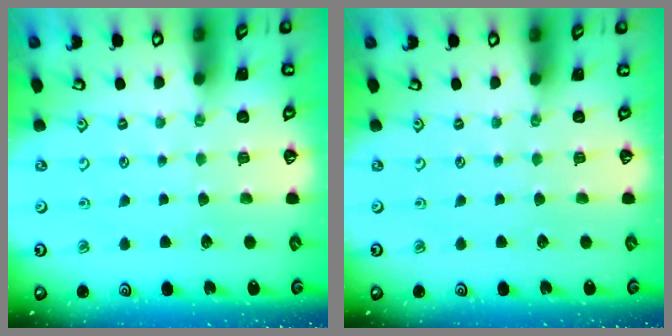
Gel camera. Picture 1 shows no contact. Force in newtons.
{"total": 0.0}